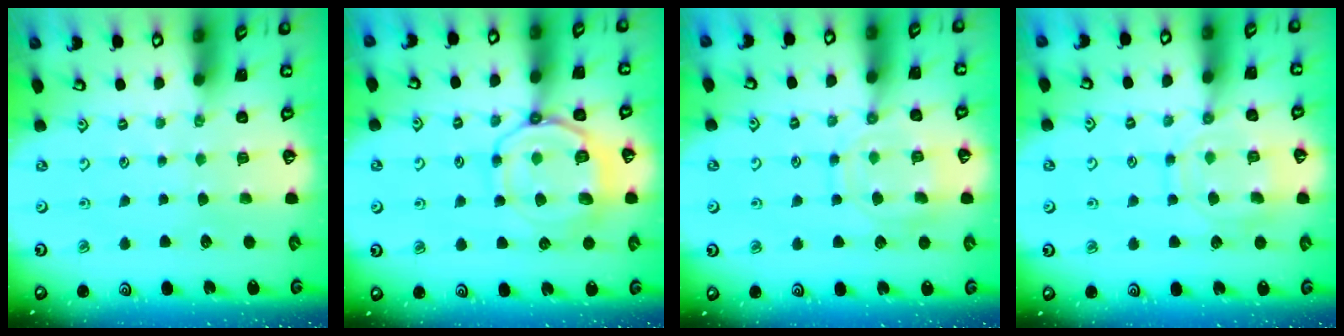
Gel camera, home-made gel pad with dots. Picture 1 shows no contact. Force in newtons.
{"total": 12.7, "press": 12.6, "slide": 1.4}
{"total": 12.0, "press": 11.9, "slide": 1.1}
{"total": 12.0, "press": 11.9, "slide": 1.1}